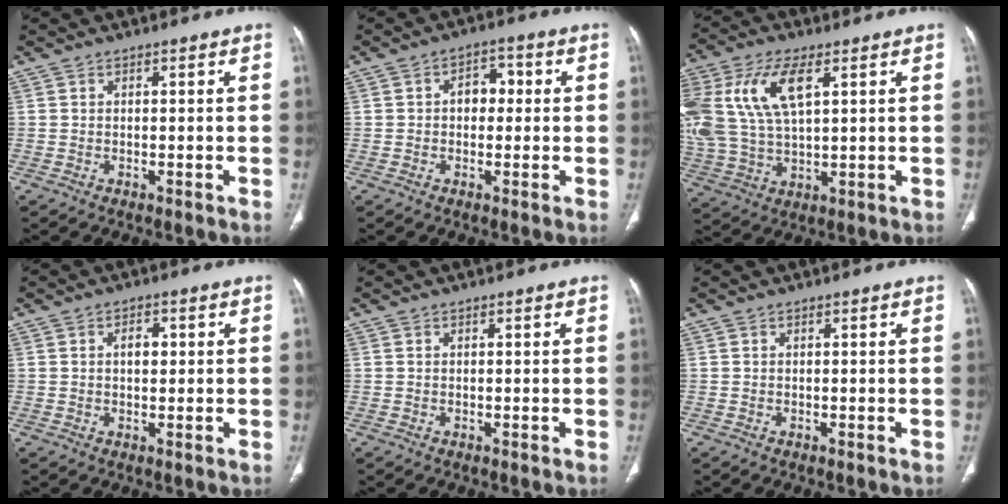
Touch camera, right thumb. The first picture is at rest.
{"total": 4.9, "force": [0.4, 3.5, 3.4], "torque": [-0.031, 0.016, -0.003]}
{"total": 19.6, "force": [6.4, 9.9, 15.6], "torque": [-0.369, 0.001, 0.123]}
{"total": 3.0, "force": [0.6, 1.8, 2.3], "torque": [-0.030, 0.003, 0.009]}
{"total": 0.0}
{"total": 0.0}